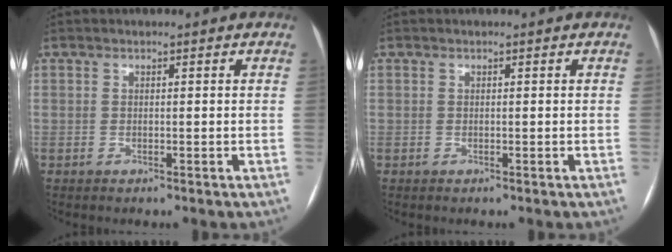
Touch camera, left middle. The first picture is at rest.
{"total": 0.0}